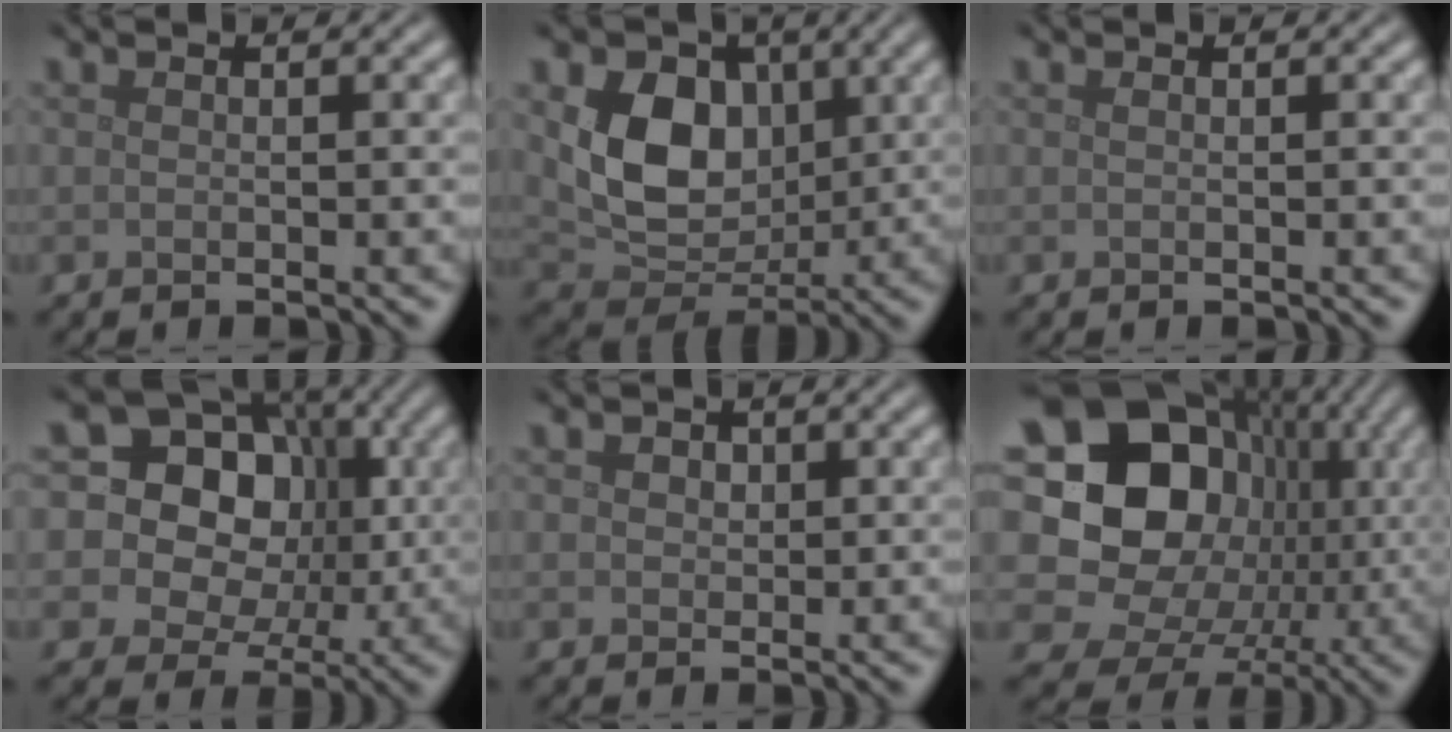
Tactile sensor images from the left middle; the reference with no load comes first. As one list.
[{"total": 8.0, "force": [1.6, 6.0, 5.1], "torque": [-0.095, -0.006, 0.027]}, {"total": 0.0}, {"total": 17.5, "force": [4.3, 14.7, 8.4], "torque": [-0.155, 0.047, 0.048]}, {"total": 2.1, "force": [0.9, 1.6, 1.0], "torque": [-0.013, 0.009, 0.003]}, {"total": 19.2, "force": [1.7, 16.8, 9.0], "torque": [-0.158, 0.011, 0.005]}]